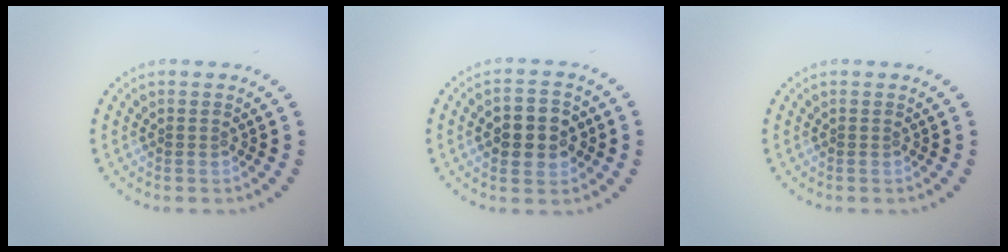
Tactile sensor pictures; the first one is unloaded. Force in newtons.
{"total": 4.0, "press": 4.0, "slide": 0.4}
{"total": 0.0}